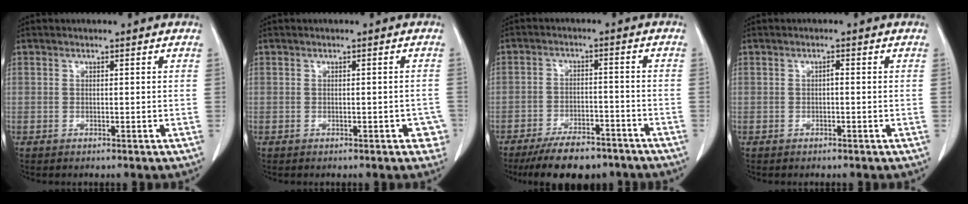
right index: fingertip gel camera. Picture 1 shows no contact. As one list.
[{"total": 3.1, "force": [-1.2, 1.4, 2.5], "torque": [-0.013, 0.009, -0.013]}, {"total": 10.2, "force": [-8.2, 3.7, 4.6], "torque": [-0.067, -0.003, -0.132]}, {"total": 0.7, "force": [-0.1, 0.2, 0.6], "torque": [-0.011, 0.003, -0.003]}]